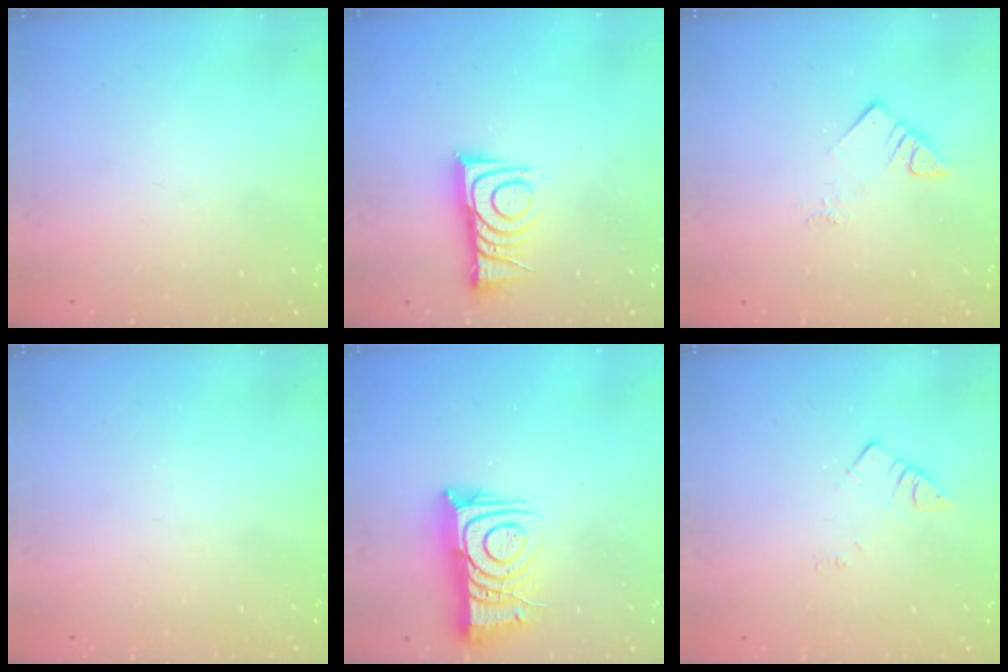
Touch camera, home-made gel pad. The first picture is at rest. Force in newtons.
{"total": 10.0, "press": 10.0, "slide": 0.5}
{"total": 4.1, "press": 4.1, "slide": 0.3}
{"total": 0.0}
{"total": 12.3, "press": 12.2, "slide": 1.0}
{"total": 1.7, "press": 1.6, "slide": 0.3}